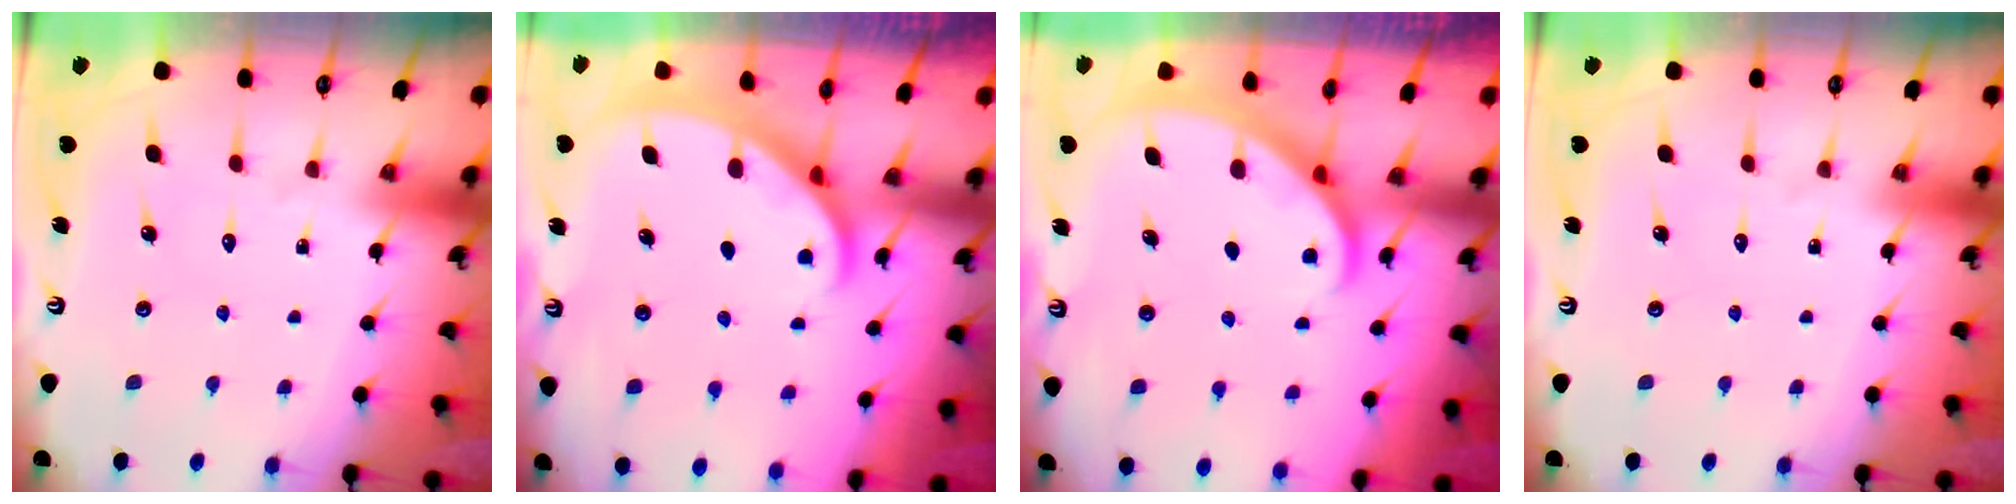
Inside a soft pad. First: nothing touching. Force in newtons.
{"total": 2.1, "press": 2.1, "slide": 0.2}
{"total": 2.3, "press": 2.3, "slide": 0.2}
{"total": 0.0}